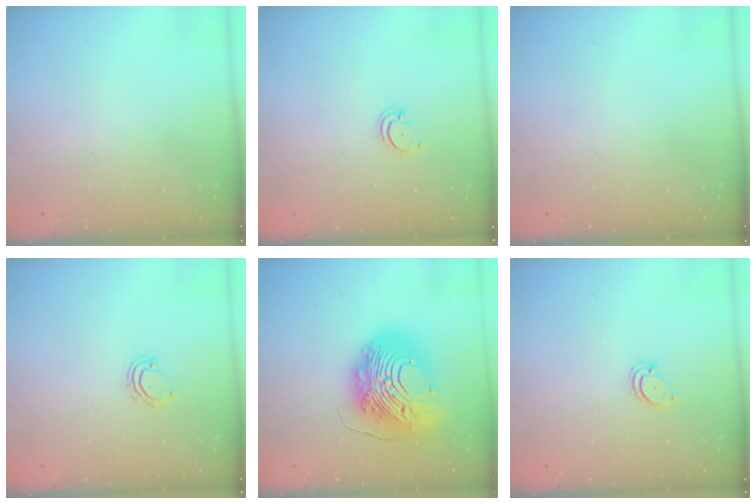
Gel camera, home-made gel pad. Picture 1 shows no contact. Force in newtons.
{"total": 2.7, "press": 2.7, "slide": 0.3}
{"total": 0.0}
{"total": 4.1, "press": 4.1, "slide": 0.3}
{"total": 20.9, "press": 20.8, "slide": 2.0}
{"total": 1.5, "press": 1.5, "slide": 0.2}